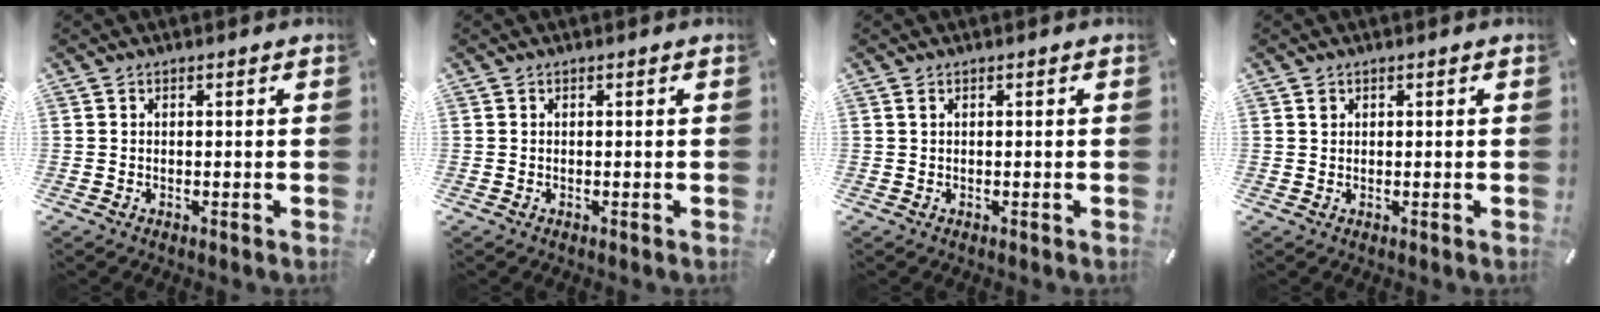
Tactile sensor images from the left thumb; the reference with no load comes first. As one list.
[{"total": 0.0}, {"total": 0.5, "force": [0.2, 0.1, 0.5], "torque": [-0.009, 0.000, 0.003]}, {"total": 1.0, "force": [0.6, 0.8, 0.2], "torque": [0.004, -0.003, 0.010]}]